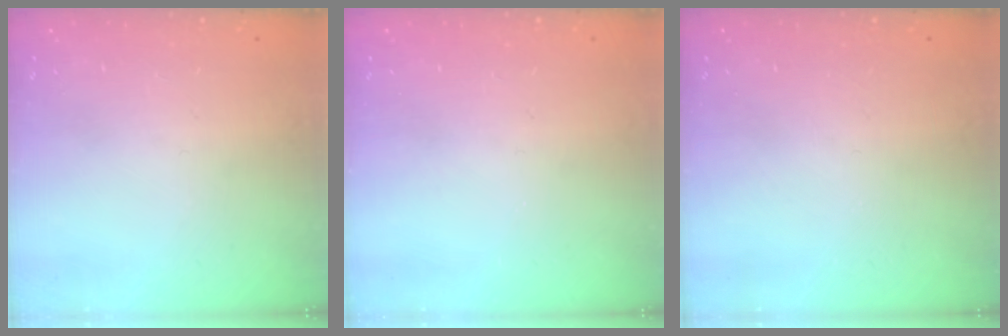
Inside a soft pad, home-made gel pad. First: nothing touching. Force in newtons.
{"total": 0.0}
{"total": 0.0}